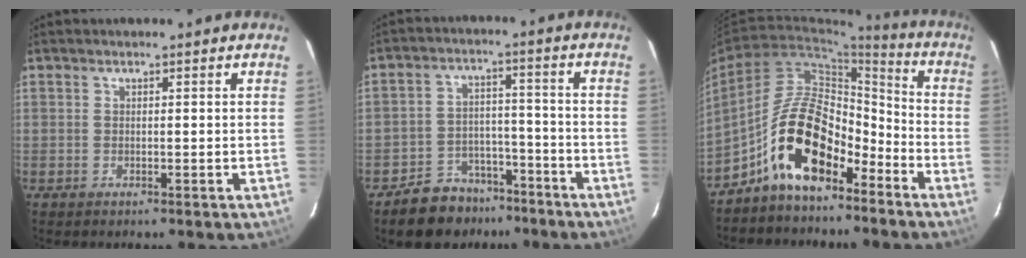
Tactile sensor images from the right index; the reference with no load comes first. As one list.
[{"total": 10.0, "force": [-7.8, 6.0, 1.8], "torque": [-0.047, 0.032, -0.105]}, {"total": 14.9, "force": [-9.1, 6.7, 9.7], "torque": [-0.174, 0.028, -0.161]}]